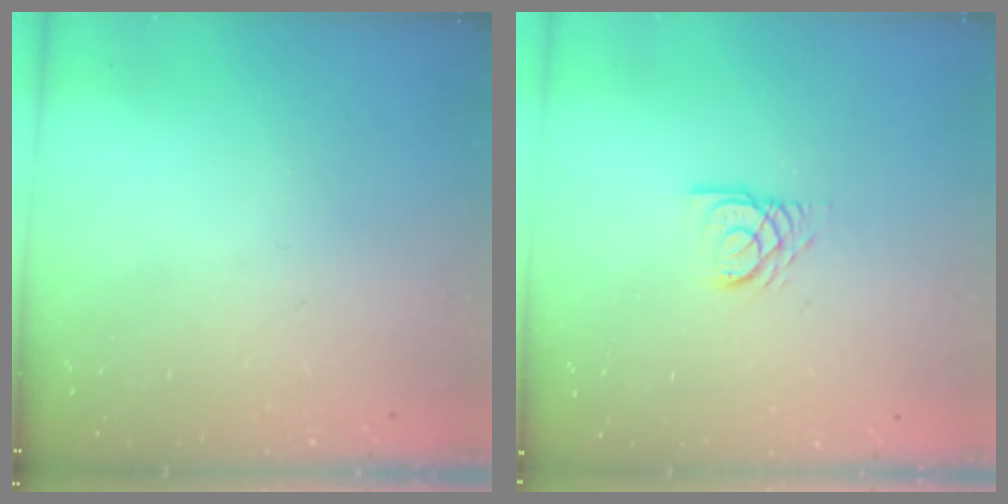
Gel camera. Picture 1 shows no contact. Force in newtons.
{"total": 3.1, "press": 3.0, "slide": 0.2}